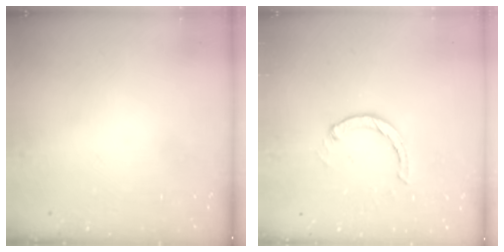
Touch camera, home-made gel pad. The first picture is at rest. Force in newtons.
{"total": 1.3, "press": 1.2, "slide": 0.3}